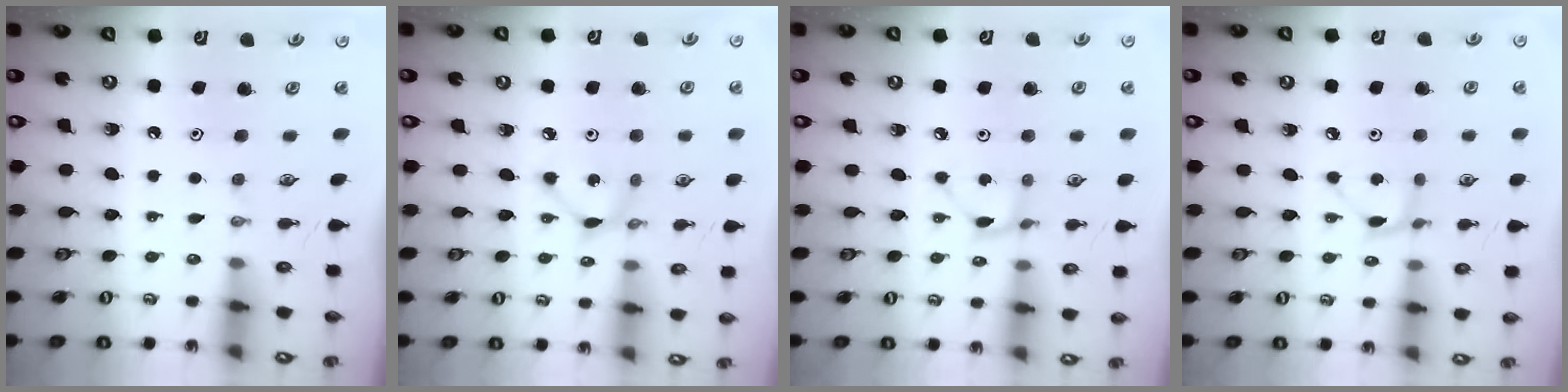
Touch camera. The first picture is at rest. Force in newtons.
{"total": 2.6, "press": 2.6, "slide": 0.1}
{"total": 2.9, "press": 2.9, "slide": 0.2}
{"total": 4.8, "press": 4.8, "slide": 0.6}